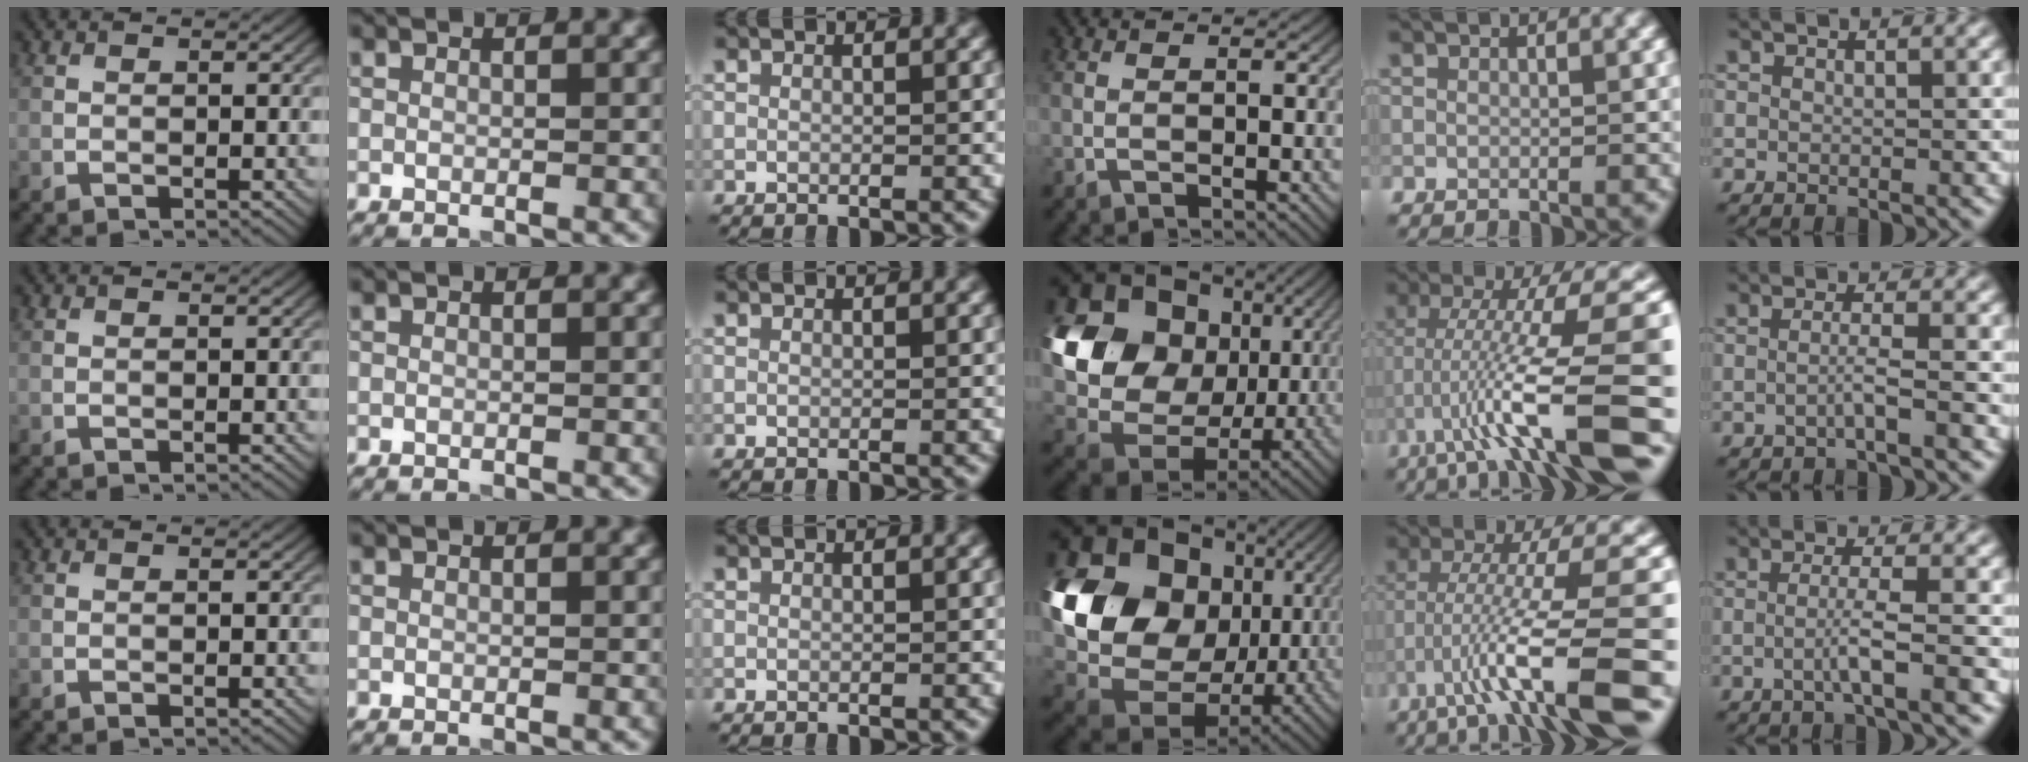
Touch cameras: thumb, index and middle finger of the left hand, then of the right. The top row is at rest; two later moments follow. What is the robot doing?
{"motion": "lift_and_place", "object": "calculator"}